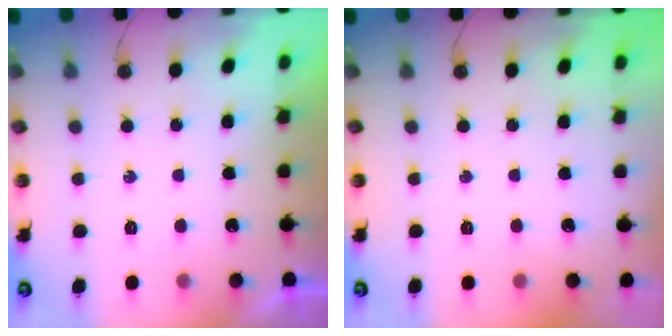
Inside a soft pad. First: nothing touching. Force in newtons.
{"total": 0.0}